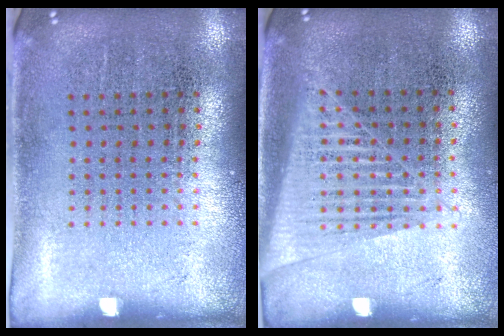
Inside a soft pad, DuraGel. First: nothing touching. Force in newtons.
{"total": 1.4, "press": 1.3, "slide": 0.7}